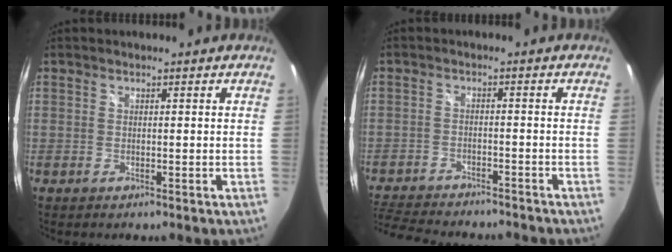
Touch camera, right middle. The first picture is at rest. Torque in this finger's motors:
{"motor_torque": [1.07, -1.06, 0.18, 0.10]}